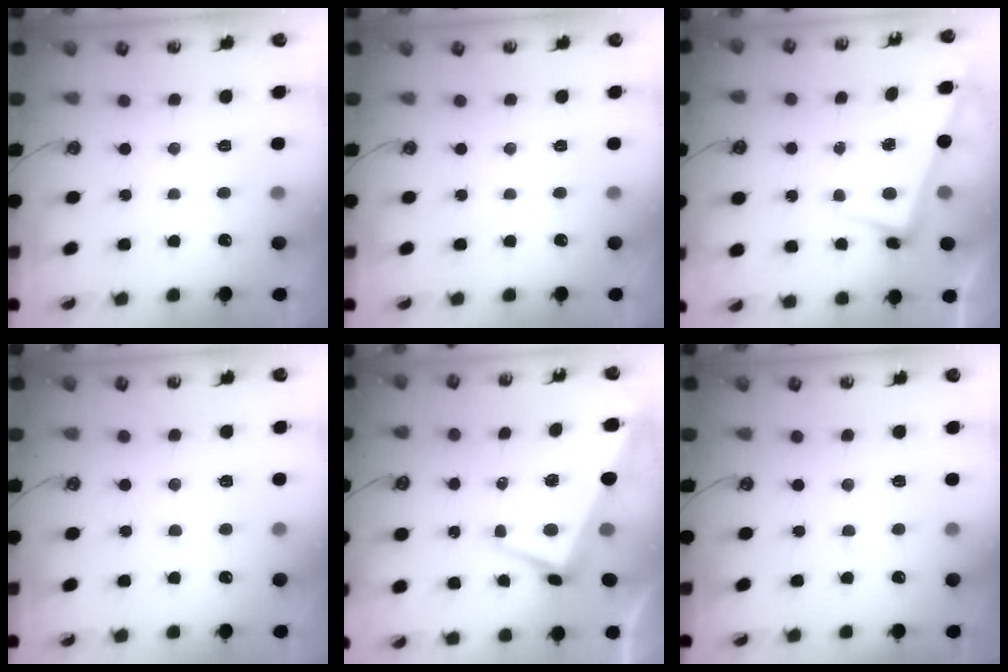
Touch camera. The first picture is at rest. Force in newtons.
{"total": 0.0}
{"total": 2.6, "press": 2.5, "slide": 1.0}
{"total": 2.5, "press": 2.5, "slide": 0.4}
{"total": 1.7, "press": 1.1, "slide": 1.3}
{"total": 1.2, "press": 1.0, "slide": 0.6}